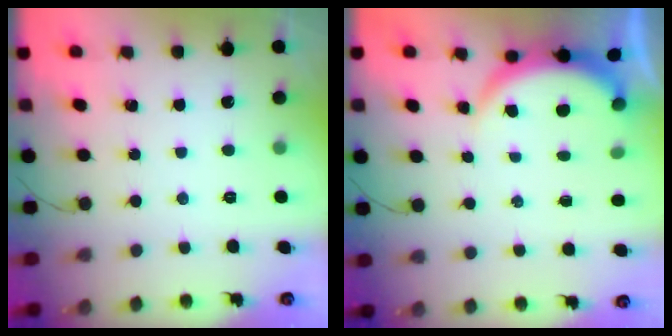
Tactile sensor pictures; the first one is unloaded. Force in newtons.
{"total": 4.5, "press": 4.4, "slide": 0.5}